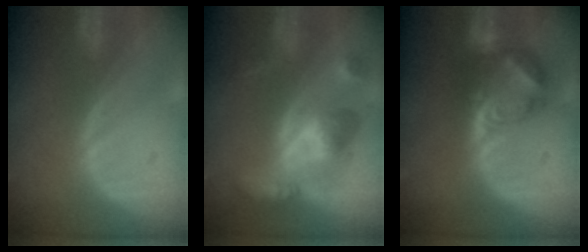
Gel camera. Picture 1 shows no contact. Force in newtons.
{"total": 7.8, "press": 7.8, "slide": 0.5}
{"total": 6.8, "press": 6.6, "slide": 1.7}